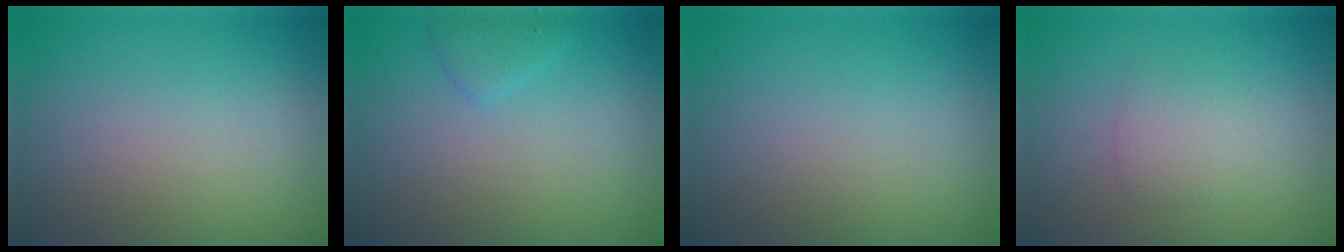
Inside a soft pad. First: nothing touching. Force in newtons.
{"total": 1.2, "press": 1.2, "slide": 0.0}
{"total": 0.0}
{"total": 1.9, "press": 1.9, "slide": 0.1}